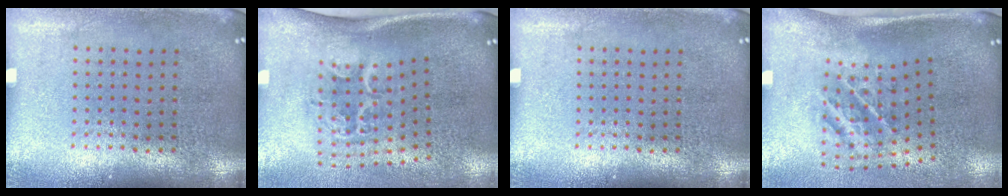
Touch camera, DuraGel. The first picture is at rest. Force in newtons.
{"total": 2.2, "press": 1.3, "slide": 1.8}
{"total": 0.0}
{"total": 2.3, "press": 1.3, "slide": 1.9}